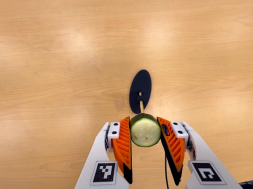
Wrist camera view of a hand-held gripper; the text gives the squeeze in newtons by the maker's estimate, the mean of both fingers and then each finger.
{"total": 11.1, "left": 12.3, "right": 9.8}